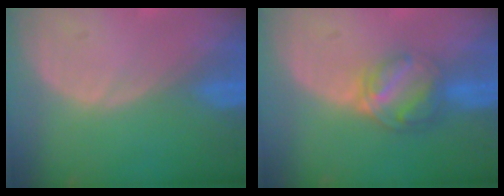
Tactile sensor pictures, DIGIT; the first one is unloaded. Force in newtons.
{"total": 6.4, "press": 5.4, "slide": 3.3}